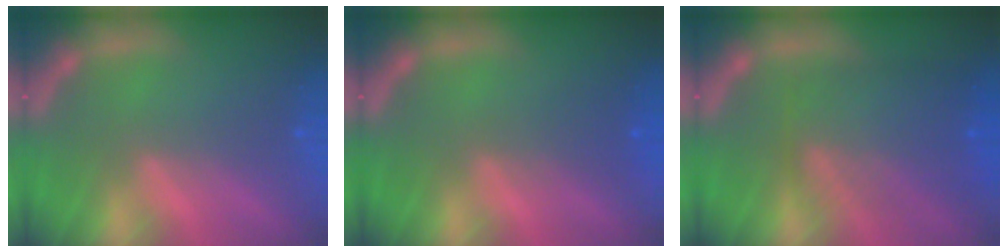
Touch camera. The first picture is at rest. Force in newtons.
{"total": 2.0}
{"total": 7.6}